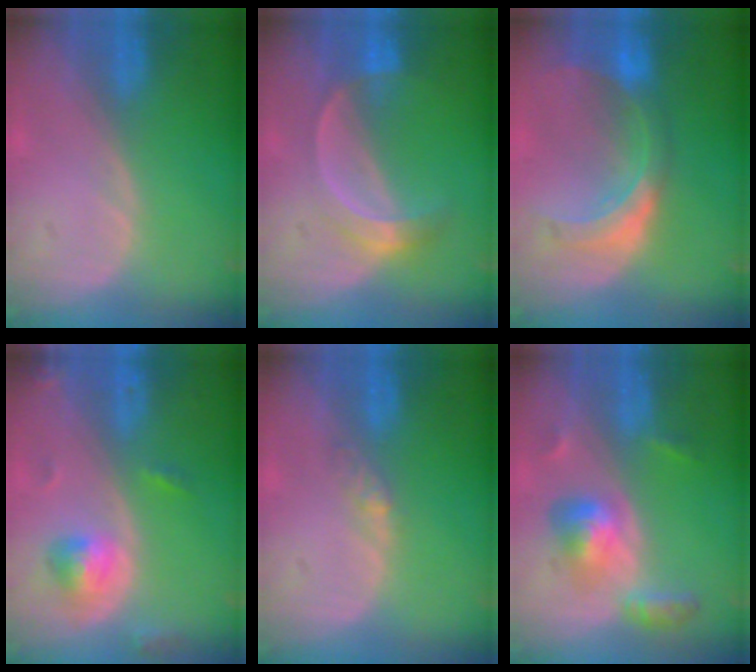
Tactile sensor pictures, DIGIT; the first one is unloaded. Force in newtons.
{"total": 5.3, "press": 4.8, "slide": 2.3}
{"total": 8.1, "press": 7.2, "slide": 3.7}
{"total": 5.0, "press": 4.9, "slide": 1.0}
{"total": 2.2, "press": 1.7, "slide": 1.3}
{"total": 6.1, "press": 5.5, "slide": 2.7}